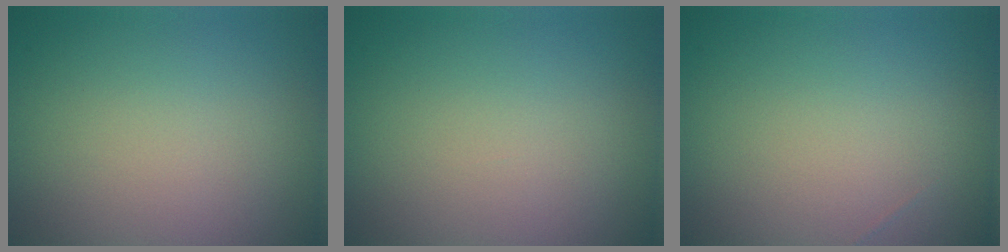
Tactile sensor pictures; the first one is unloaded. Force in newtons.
{"total": 0.0}
{"total": 0.0}